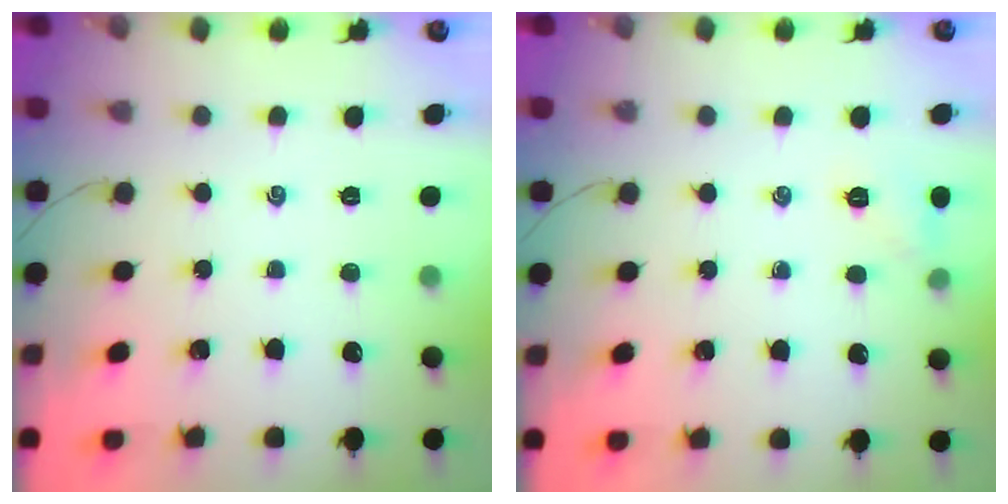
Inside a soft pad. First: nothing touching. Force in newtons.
{"total": 5.0, "press": 4.7, "slide": 1.5}